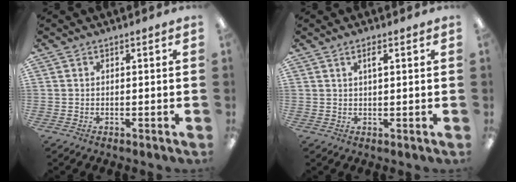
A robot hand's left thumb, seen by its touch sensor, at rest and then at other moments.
{"total": 2.1, "force": [1.2, 0.5, 1.7], "torque": [-0.027, 0.000, 0.017]}